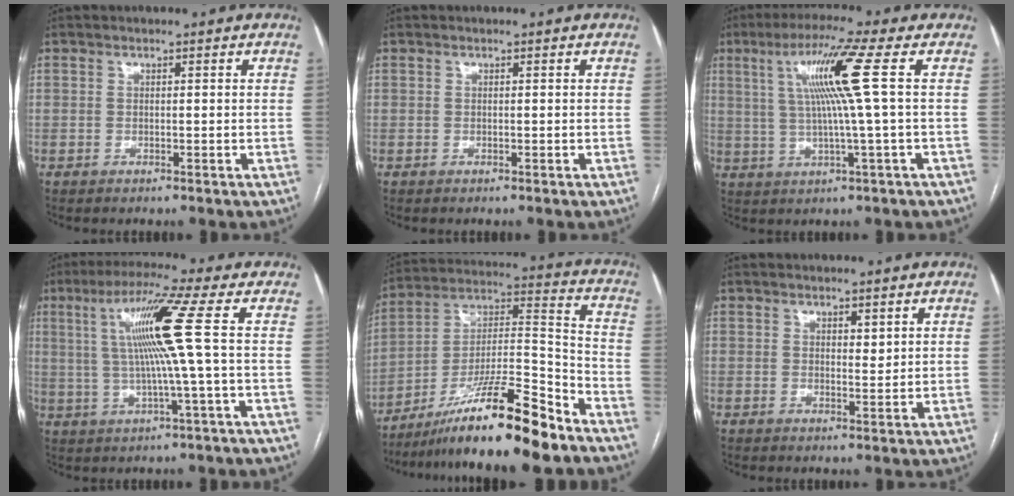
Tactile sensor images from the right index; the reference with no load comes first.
{"total": 0.0}
{"total": 10.1, "force": [2.4, -2.0, 9.6], "torque": [-0.173, 0.014, 0.049]}
{"total": 10.7, "force": [1.8, -2.1, 10.4], "torque": [-0.186, 0.014, 0.036]}
{"total": 18.8, "force": [-13.9, 0.8, 12.7], "torque": [-0.225, -0.005, -0.239]}
{"total": 1.6, "force": [0.9, 0.6, 1.2], "torque": [-0.016, -0.007, 0.016]}